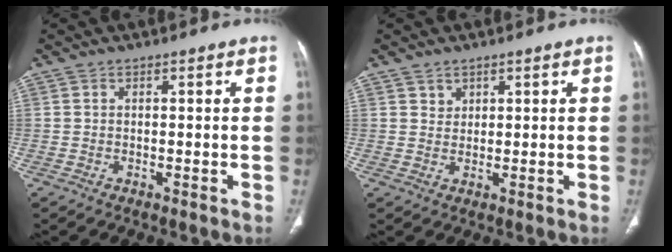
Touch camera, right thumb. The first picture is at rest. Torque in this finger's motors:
{"motor_torque": [-0.54, 0.55, -0.20, -0.16, 0.04]}